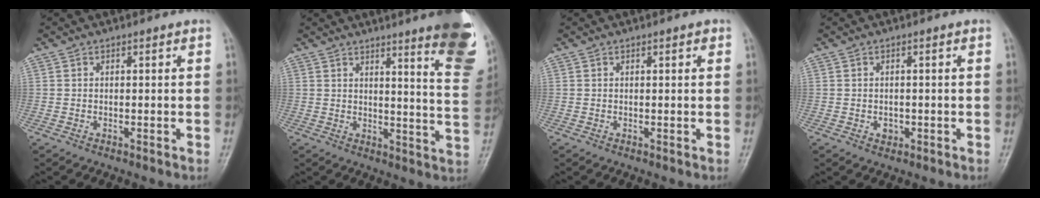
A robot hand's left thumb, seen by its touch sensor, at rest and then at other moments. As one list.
[{"total": 16.5, "force": [10.4, 2.3, 12.6], "torque": [-0.126, -0.063, 0.117]}, {"total": 1.0, "force": [0.5, 0.3, 0.8], "torque": [-0.009, 0.001, 0.005]}, {"total": 1.6, "force": [-0.5, 1.3, 0.8], "torque": [-0.004, 0.003, -0.005]}]